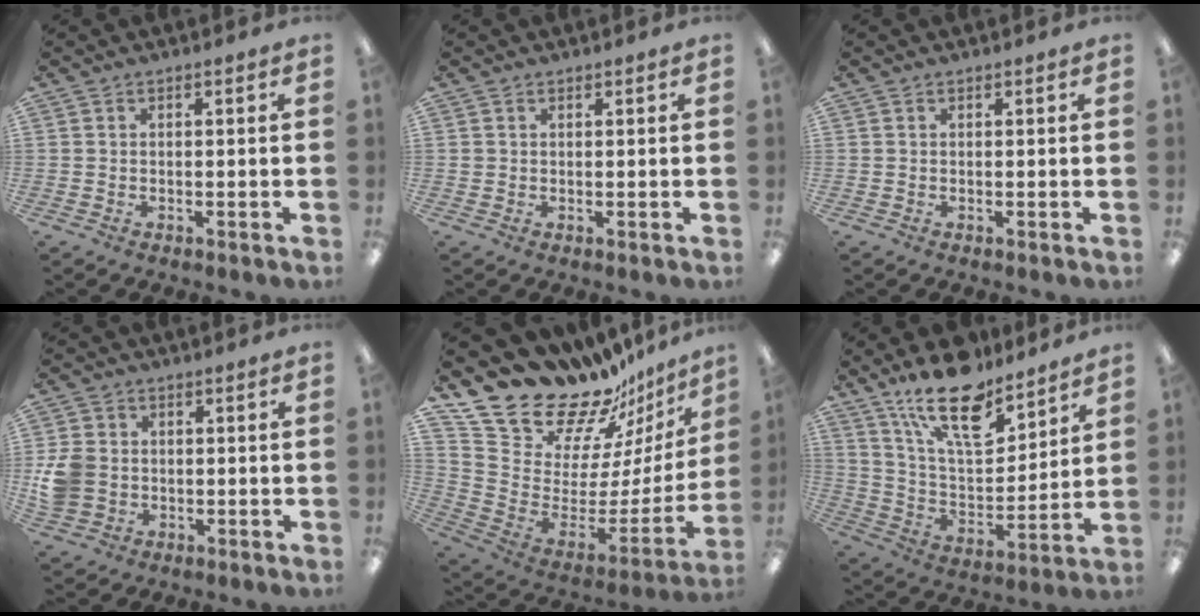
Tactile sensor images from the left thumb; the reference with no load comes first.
{"total": 1.2, "force": [0.7, 0.9, 0.0], "torque": [-0.001, 0.001, 0.013]}
{"total": 0.0}
{"total": 7.7, "force": [-0.1, 6.7, 3.8], "torque": [-0.075, 0.010, 0.002]}
{"total": 23.1, "force": [20.1, 9.1, 6.6], "torque": [-0.109, -0.174, 0.380]}
{"total": 18.9, "force": [13.7, 7.5, 10.8], "torque": [-0.185, -0.078, 0.238]}